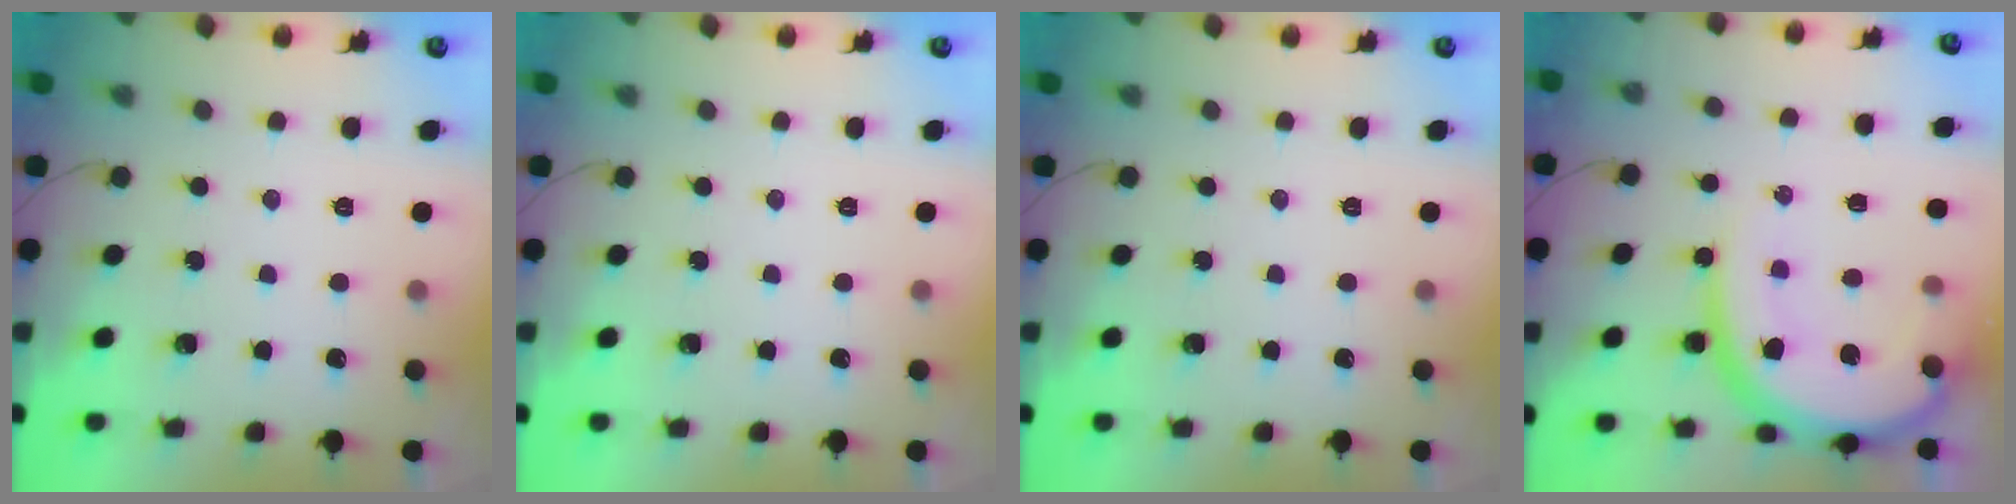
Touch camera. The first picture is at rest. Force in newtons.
{"total": 0.0}
{"total": 0.0}
{"total": 14.9, "press": 14.8, "slide": 1.5}